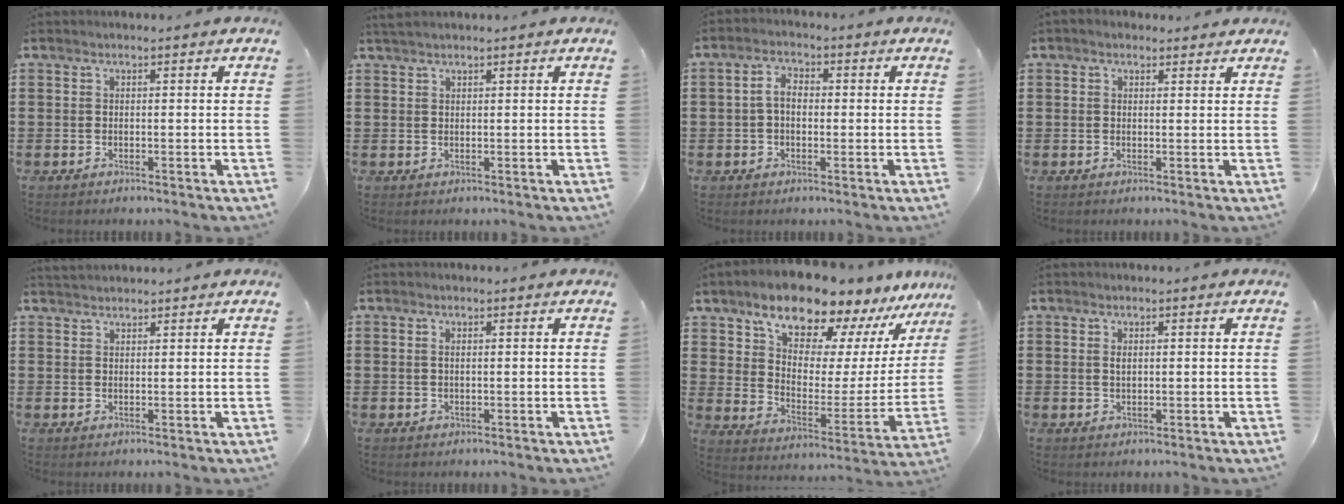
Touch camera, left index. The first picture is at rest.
{"total": 1.1, "force": [1.0, -0.1, 0.5], "torque": [-0.011, 0.000, 0.019]}
{"total": 3.8, "force": [-0.1, 2.4, 2.9], "torque": [-0.068, 0.008, -0.007]}
{"total": 1.3, "force": [1.0, 0.7, 0.3], "torque": [-0.009, 0.007, 0.019]}
{"total": 1.6, "force": [1.5, 0.3, 0.1], "torque": [-0.006, 0.002, 0.031]}
{"total": 0.8, "force": [0.2, 0.3, 0.7], "torque": [-0.015, 0.001, 0.004]}
{"total": 12.4, "force": [11.0, 4.0, 4.1], "torque": [-0.099, -0.081, 0.191]}
{"total": 0.9, "force": [0.3, 0.4, 0.7], "torque": [-0.016, 0.001, 0.006]}